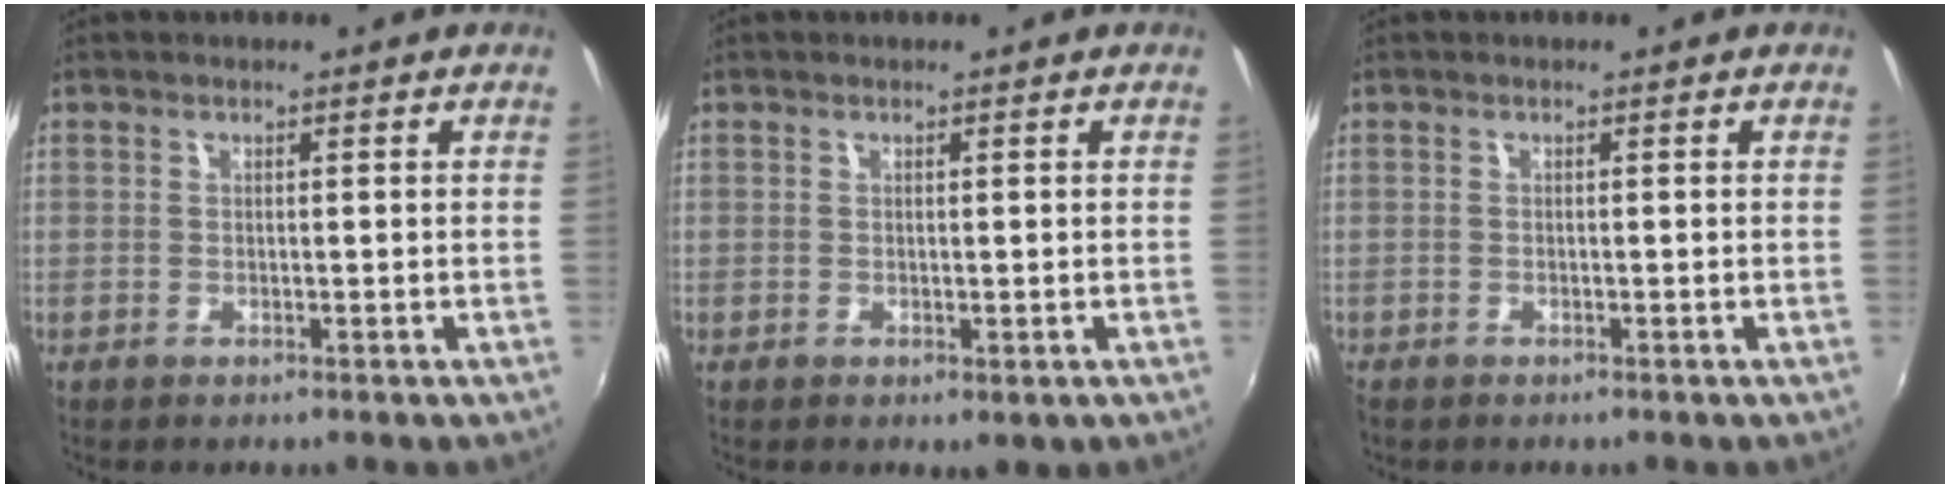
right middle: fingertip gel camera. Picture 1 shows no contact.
{"total": 0.8, "force": [0.2, 0.5, 0.6], "torque": [-0.010, -0.003, 0.003]}
{"total": 0.7, "force": [-0.6, 0.3, 0.1], "torque": [-0.005, -0.002, -0.013]}